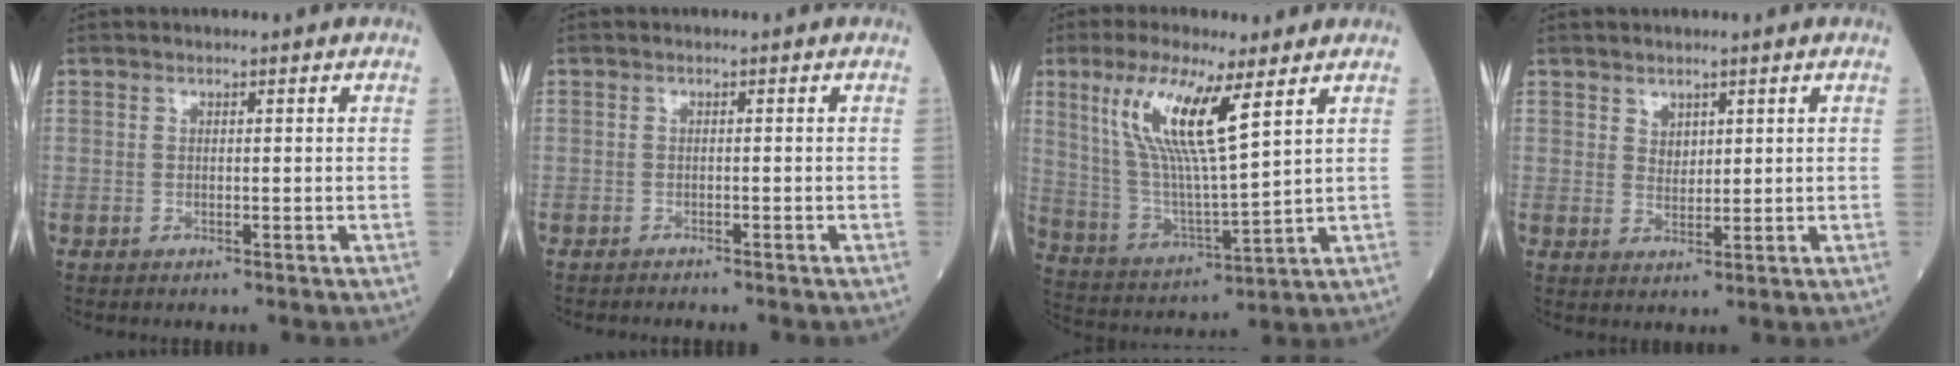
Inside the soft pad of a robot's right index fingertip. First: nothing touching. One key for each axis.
{"total": 1.9, "fx": -1.7, "fy": -0.1, "fz": 0.7, "tx": -0.013, "ty": 0.001, "tz": -0.019}
{"total": 13.3, "fx": 6.3, "fy": 1.4, "fz": 11.6, "tx": -0.248, "ty": -0.003, "tz": 0.125}
{"total": 2.0, "fx": 1.3, "fy": 1.3, "fz": 0.8, "tx": -0.014, "ty": -0.002, "tz": 0.029}